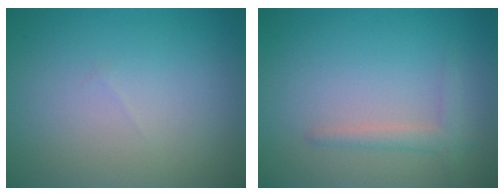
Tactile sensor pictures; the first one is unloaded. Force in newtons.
{"total": 1.6, "press": 1.6, "slide": 0.1}